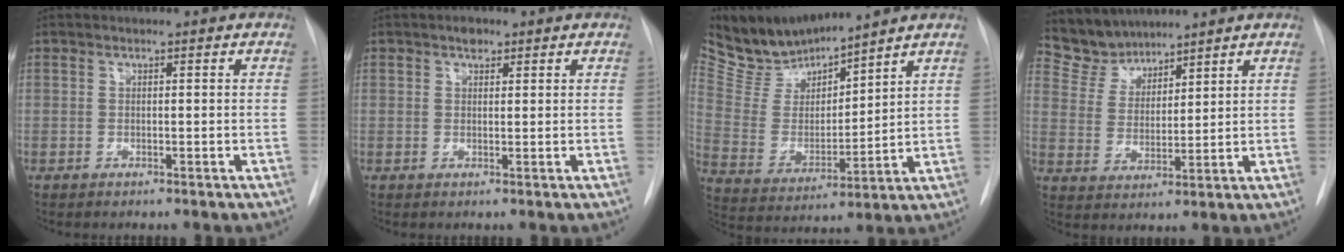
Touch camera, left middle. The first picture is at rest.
{"total": 1.6, "force": [1.0, 0.9, 0.7], "torque": [-0.012, 0.002, 0.014]}
{"total": 11.0, "force": [10.7, 1.4, 2.1], "torque": [-0.058, -0.001, 0.226]}
{"total": 6.5, "force": [6.2, 2.0, 0.1], "torque": [-0.008, 0.006, 0.134]}